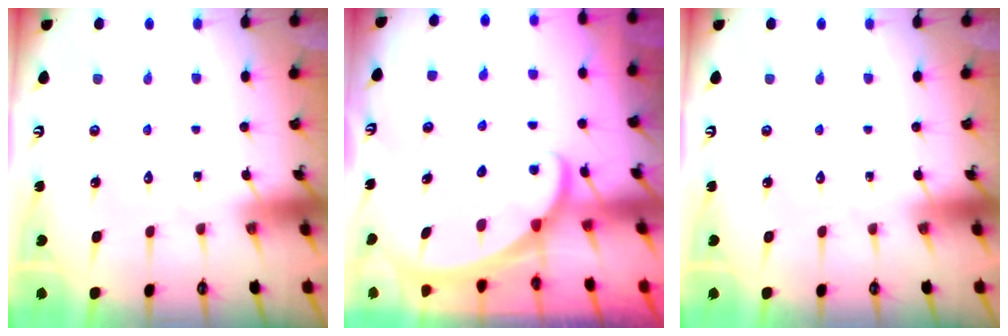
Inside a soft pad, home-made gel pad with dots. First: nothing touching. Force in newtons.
{"total": 1.9, "press": 1.9, "slide": 0.1}
{"total": 0.0}